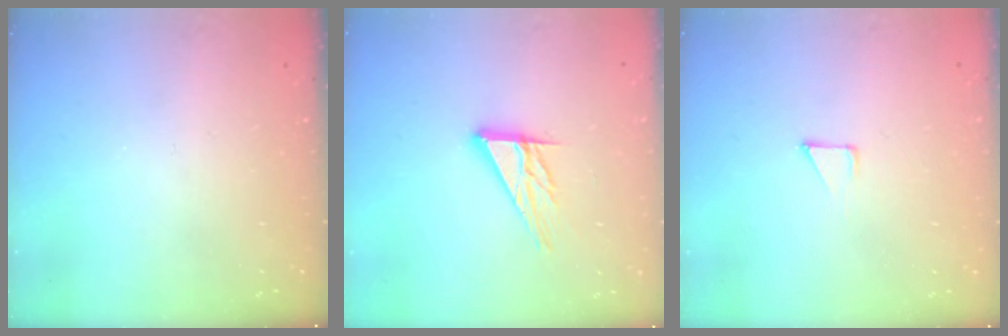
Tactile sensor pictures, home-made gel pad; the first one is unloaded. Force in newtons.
{"total": 10.9, "press": 10.9, "slide": 1.0}
{"total": 4.8, "press": 4.8, "slide": 0.2}